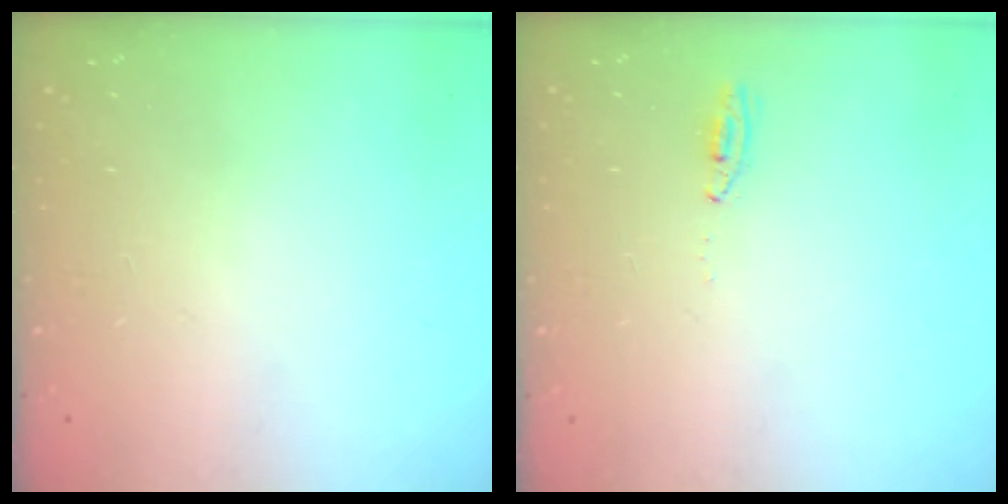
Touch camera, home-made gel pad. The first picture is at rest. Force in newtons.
{"total": 3.0, "press": 2.8, "slide": 1.2}